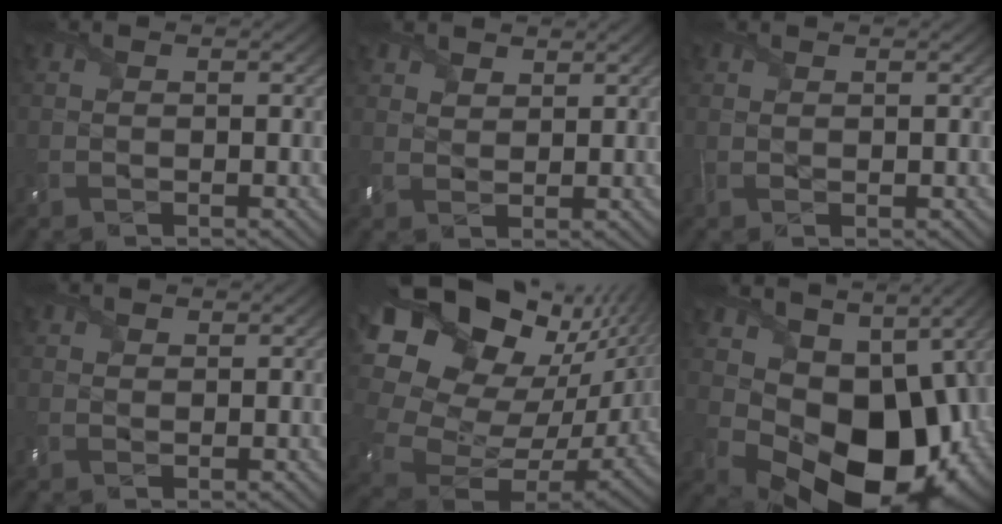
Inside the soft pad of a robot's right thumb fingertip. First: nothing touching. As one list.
[{"total": 2.9, "force": [2.3, 1.4, 0.9], "torque": [-0.025, 0.003, 0.050]}, {"total": 0.8, "force": [0.8, -0.2, -0.1], "torque": [0.002, 0.007, 0.018]}, {"total": 1.3, "force": [1.1, 0.7, 0.2], "torque": [-0.009, 0.006, 0.025]}, {"total": 18.4, "force": [5.4, 12.0, 13.0], "torque": [-0.256, -0.009, 0.132]}, {"total": 15.9, "force": [1.9, 11.6, 10.8], "torque": [-0.167, -0.039, 0.070]}]